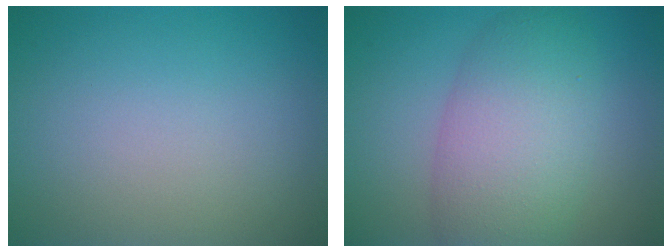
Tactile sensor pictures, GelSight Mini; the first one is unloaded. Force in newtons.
{"total": 7.3, "press": 7.3, "slide": 0.3}